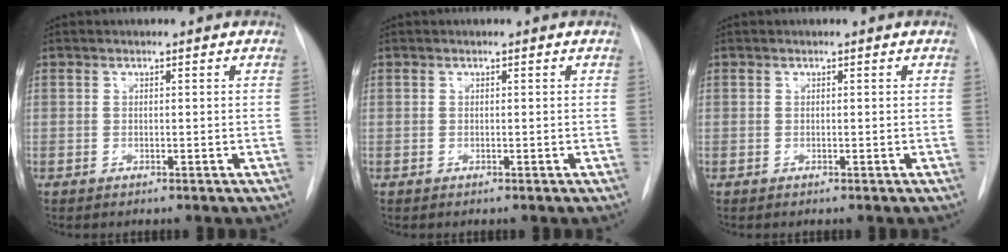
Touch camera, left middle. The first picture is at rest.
{"total": 0.0}
{"total": 0.0}